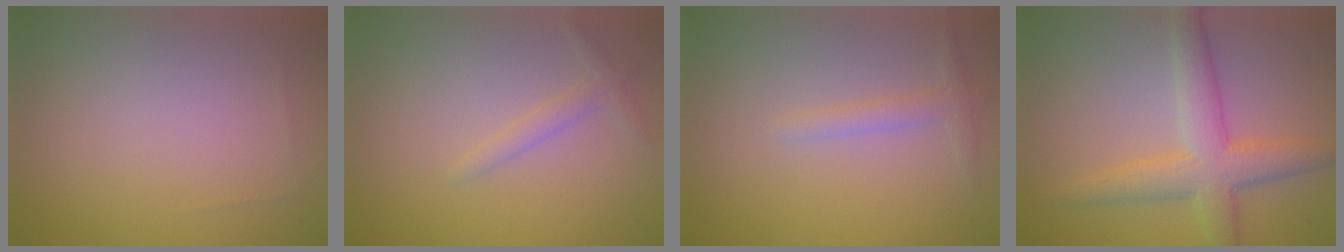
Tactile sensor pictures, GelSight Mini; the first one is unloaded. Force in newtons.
{"total": 1.4, "press": 1.4, "slide": 0.1}
{"total": 1.5, "press": 1.5, "slide": 0.0}
{"total": 5.1, "press": 5.1, "slide": 0.1}